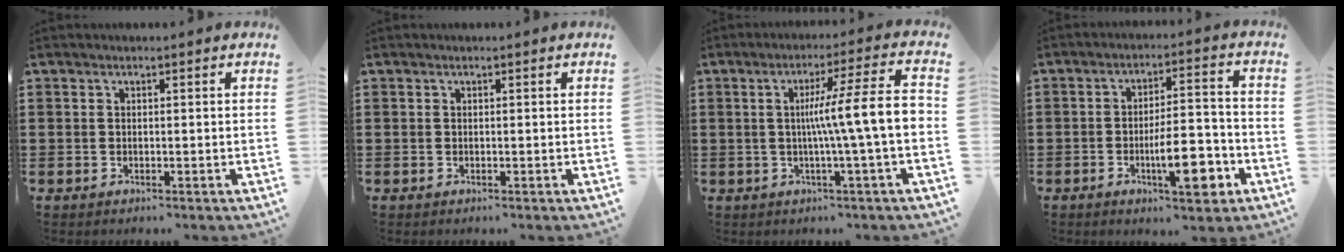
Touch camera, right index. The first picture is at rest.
{"total": 0.0}
{"total": 10.4, "force": [0.0, -0.1, 10.4], "torque": [-0.180, -0.005, -0.008]}
{"total": 10.4, "force": [-3.7, 3.3, 9.1], "torque": [-0.151, 0.000, -0.063]}